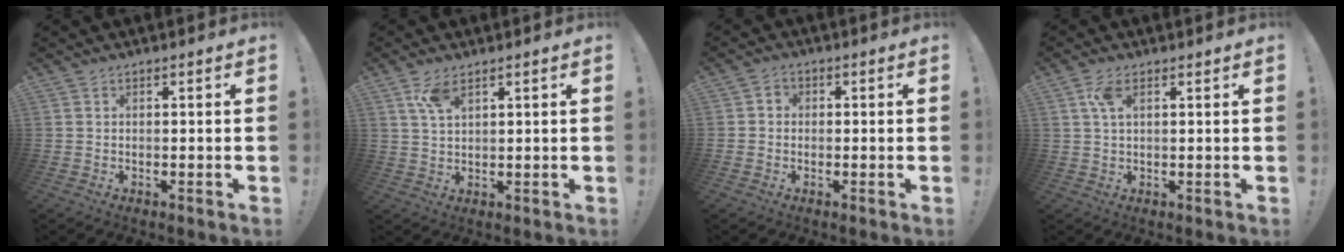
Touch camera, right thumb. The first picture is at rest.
{"total": 6.0, "force": [3.3, 2.4, 4.4], "torque": [-0.079, -0.007, 0.060]}
{"total": 2.5, "force": [-0.4, 2.3, 1.1], "torque": [-0.019, 0.007, -0.006]}
{"total": 4.7, "force": [1.9, 2.1, 3.7], "torque": [-0.075, 0.003, 0.034]}